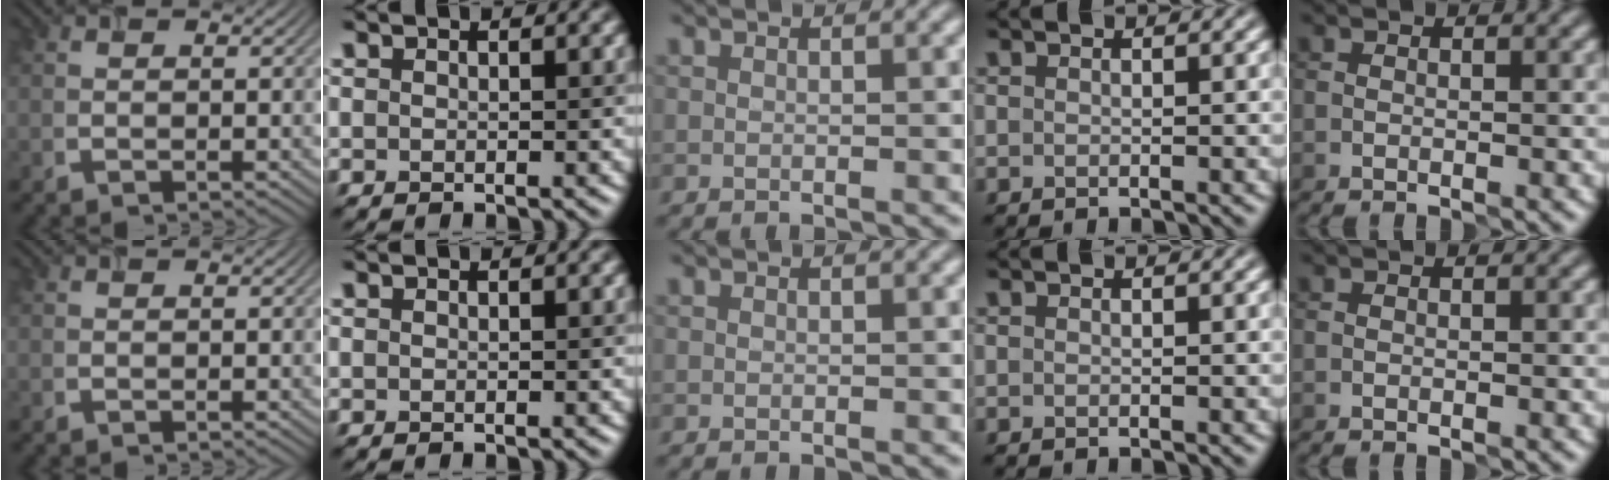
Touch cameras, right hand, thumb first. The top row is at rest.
{}